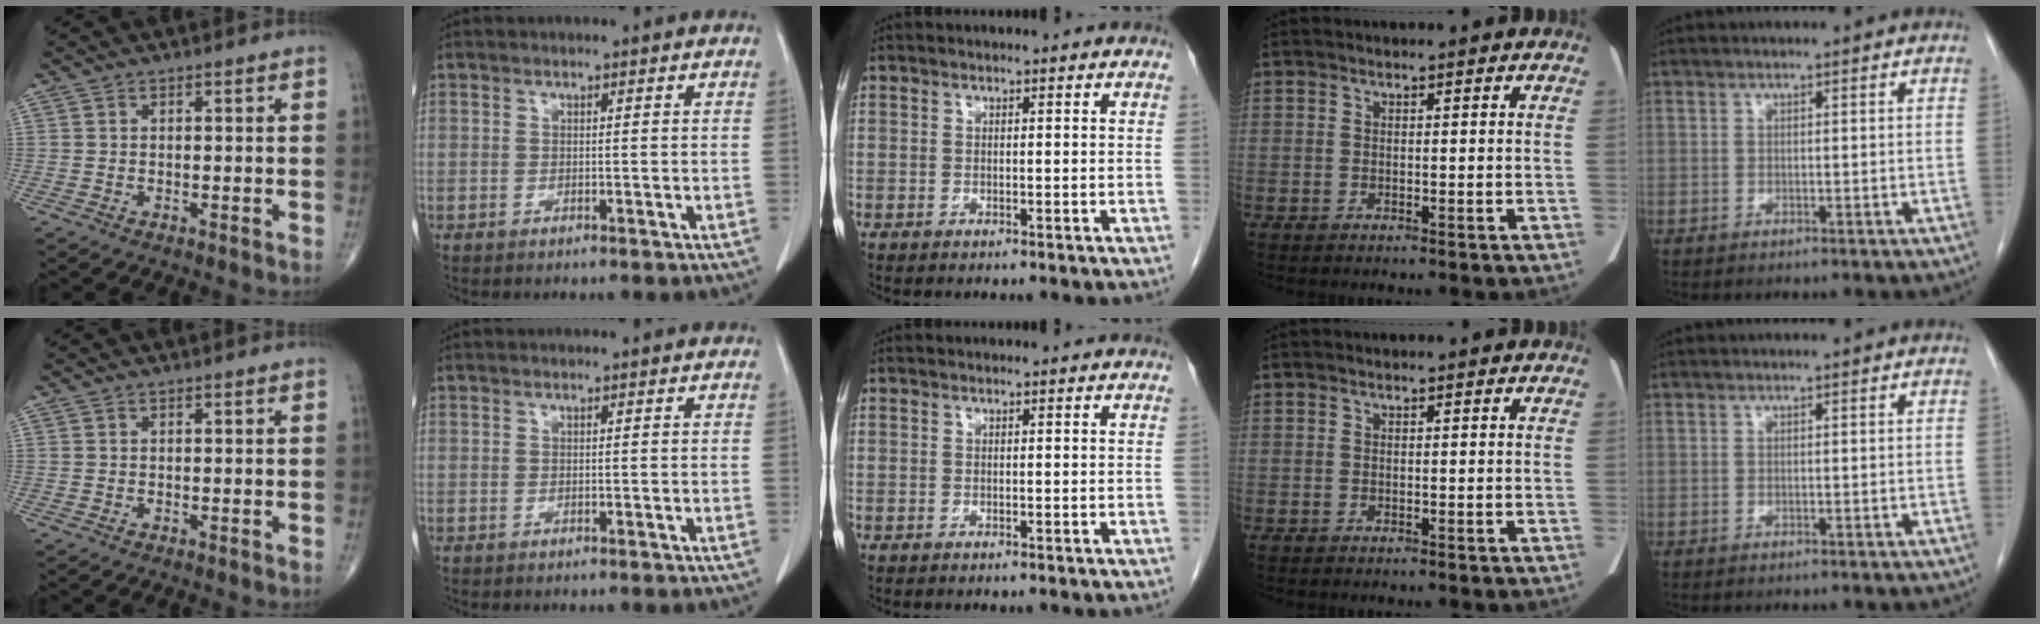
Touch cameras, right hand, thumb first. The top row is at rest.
{}